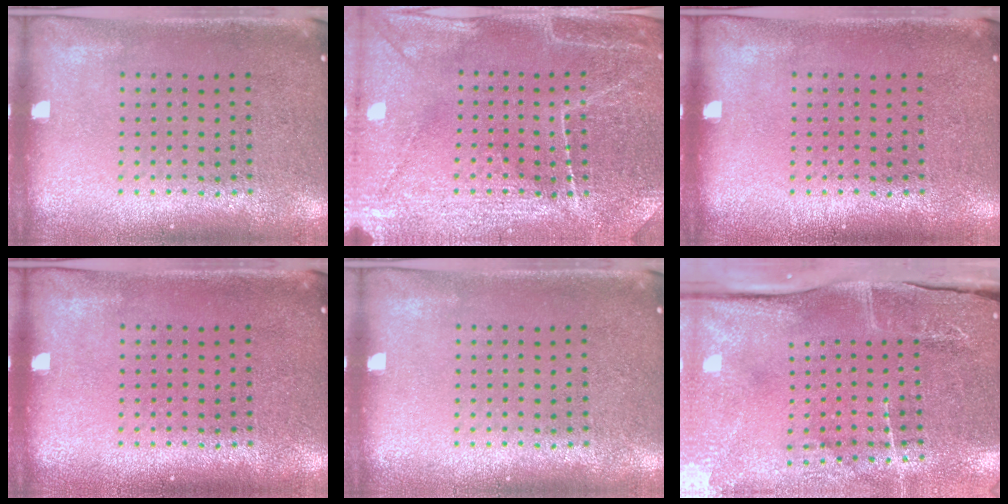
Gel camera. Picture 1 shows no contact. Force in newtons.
{"total": 3.6, "press": 3.5, "slide": 0.7}
{"total": 0.0}
{"total": 0.0}
{"total": 0.0}
{"total": 4.9, "press": 3.9, "slide": 3.0}